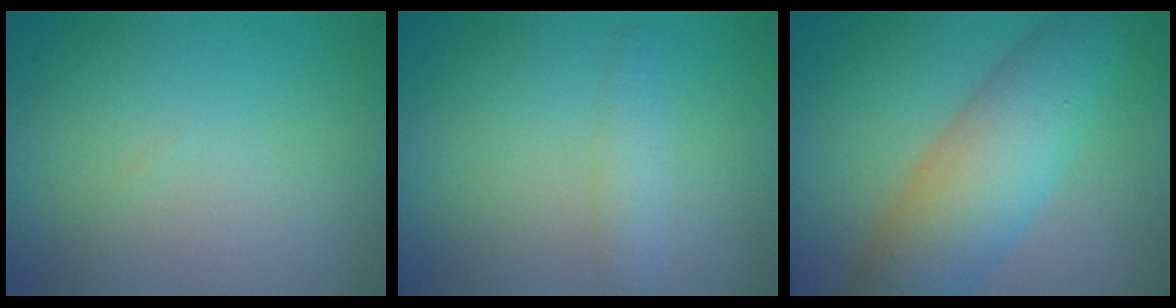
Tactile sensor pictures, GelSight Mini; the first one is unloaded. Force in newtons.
{"total": 1.9, "press": 1.9, "slide": 0.1}
{"total": 8.3, "press": 8.2, "slide": 0.2}